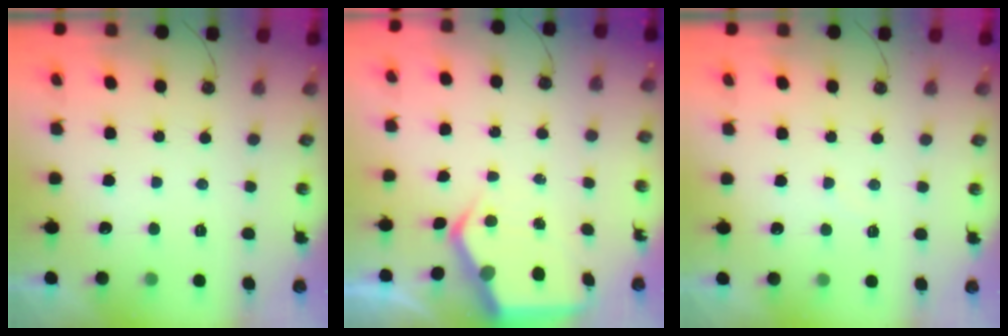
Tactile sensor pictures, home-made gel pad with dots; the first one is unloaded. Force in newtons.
{"total": 5.8, "press": 5.7, "slide": 0.6}
{"total": 4.9, "press": 4.9, "slide": 0.5}